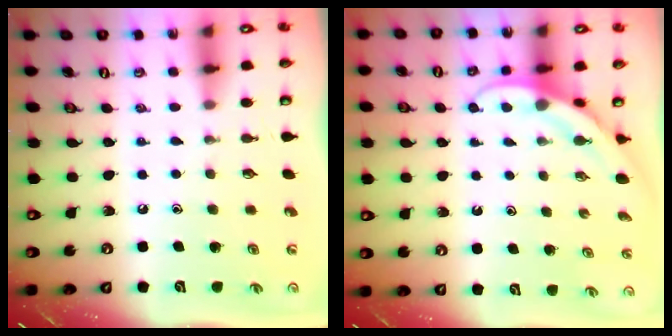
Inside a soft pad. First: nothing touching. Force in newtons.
{"total": 5.4, "press": 5.4, "slide": 0.4}